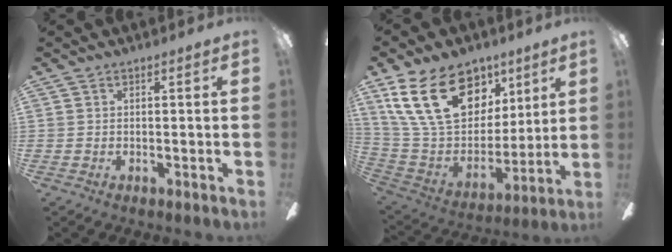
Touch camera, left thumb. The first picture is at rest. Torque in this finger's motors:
{"motor_torque": [0.57, 0.38, 1.90, -0.87, 0.53]}